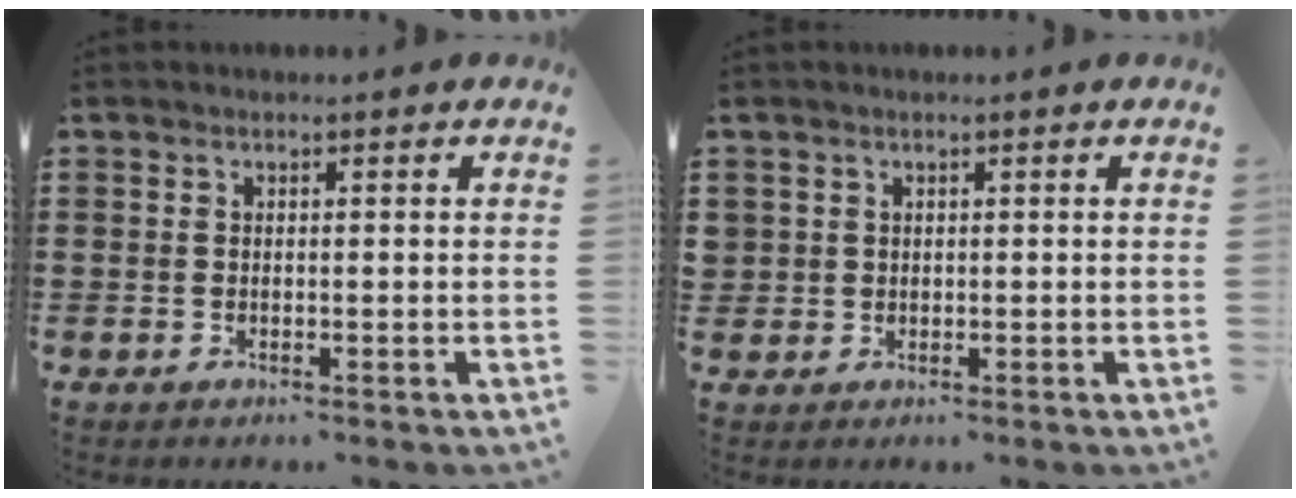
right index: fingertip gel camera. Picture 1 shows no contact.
{"total": 1.1, "force": [0.4, 1.1, 0.0], "torque": [-0.005, 0.004, 0.006]}